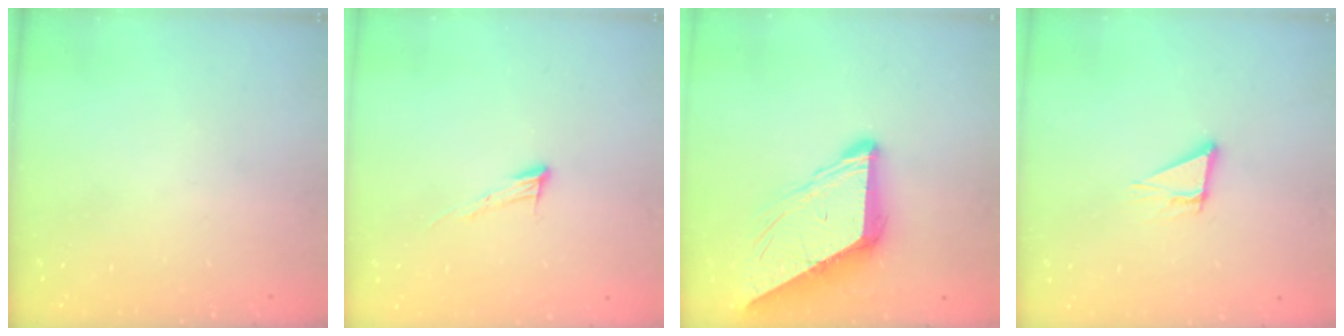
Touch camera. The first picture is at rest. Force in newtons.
{"total": 6.4, "press": 6.4, "slide": 0.4}
{"total": 10.3, "press": 10.3, "slide": 1.1}
{"total": 3.8, "press": 3.8, "slide": 0.4}